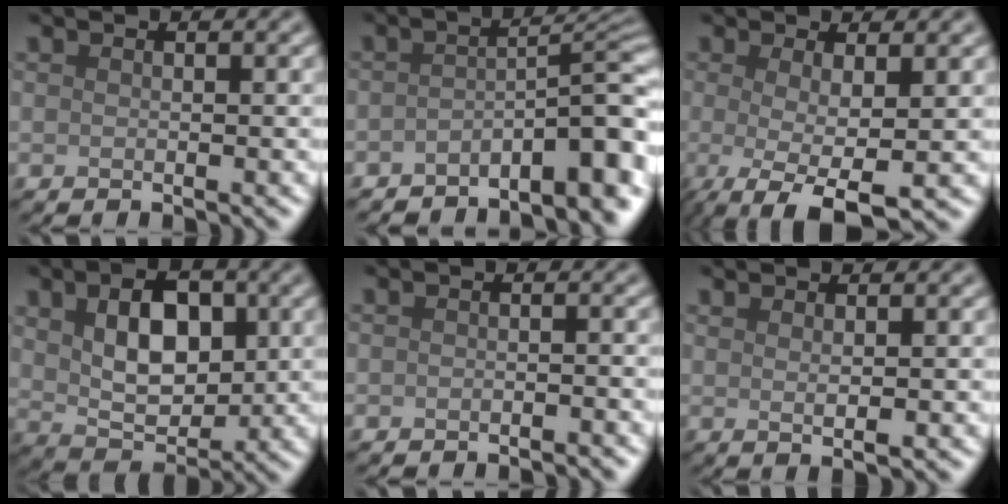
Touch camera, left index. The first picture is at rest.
{"total": 7.0, "force": [-4.1, 2.1, 5.2], "torque": [-0.056, 0.002, -0.071]}
{"total": 5.5, "force": [-1.5, 1.4, 5.1], "torque": [-0.075, -0.012, -0.029]}
{"total": 6.6, "force": [1.4, 4.1, 5.0], "torque": [-0.087, -0.001, 0.023]}
{"total": 1.0, "force": [-0.9, 0.2, 0.3], "torque": [-0.003, -0.001, -0.014]}
{"total": 1.9, "force": [0.9, 0.5, 1.6], "torque": [-0.024, -0.002, 0.011]}